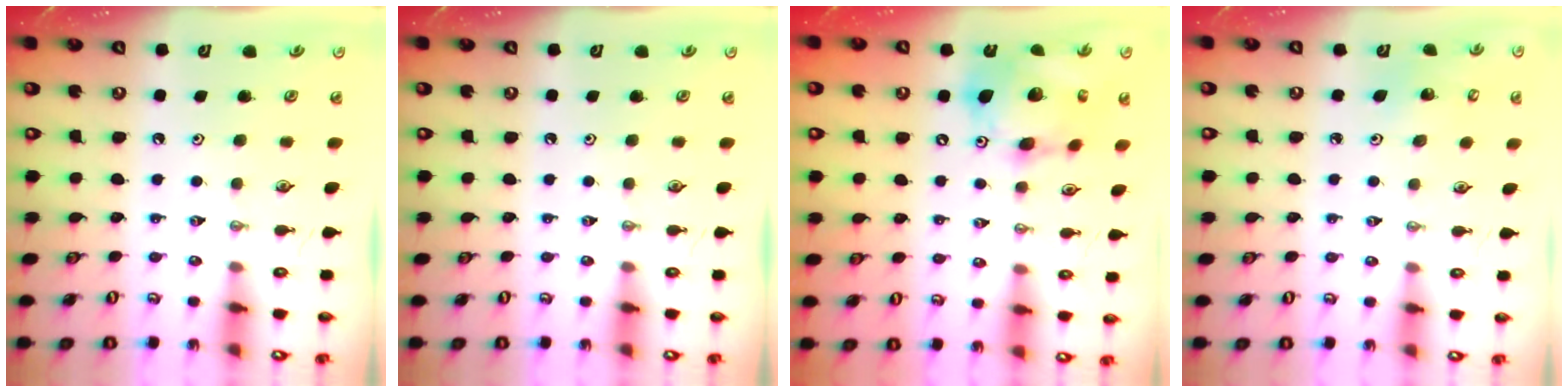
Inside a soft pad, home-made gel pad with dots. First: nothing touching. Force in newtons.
{"total": 0.0}
{"total": 16.0, "press": 15.9, "slide": 2.0}
{"total": 3.1, "press": 3.1, "slide": 0.2}